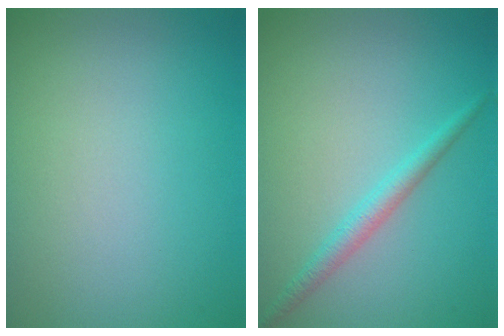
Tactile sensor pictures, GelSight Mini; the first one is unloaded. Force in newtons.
{"total": 1.8, "press": 1.8, "slide": 0.1}